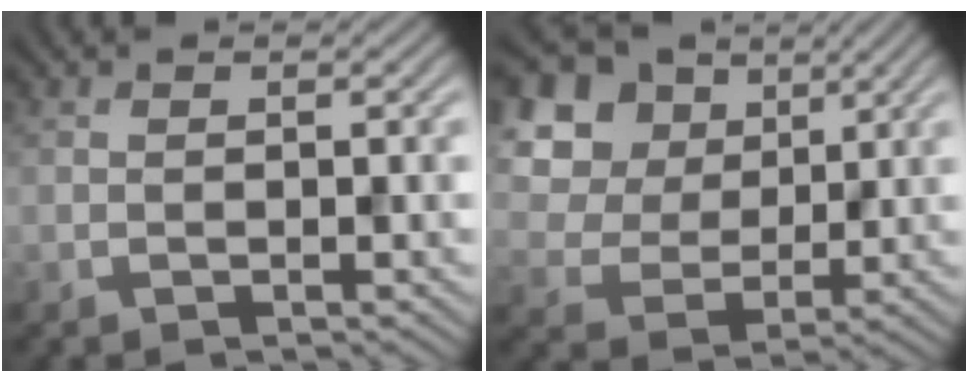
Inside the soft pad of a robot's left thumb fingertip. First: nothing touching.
{"total": 13.9, "force": [5.7, 10.9, 6.5], "torque": [-0.207, 0.028, 0.140]}